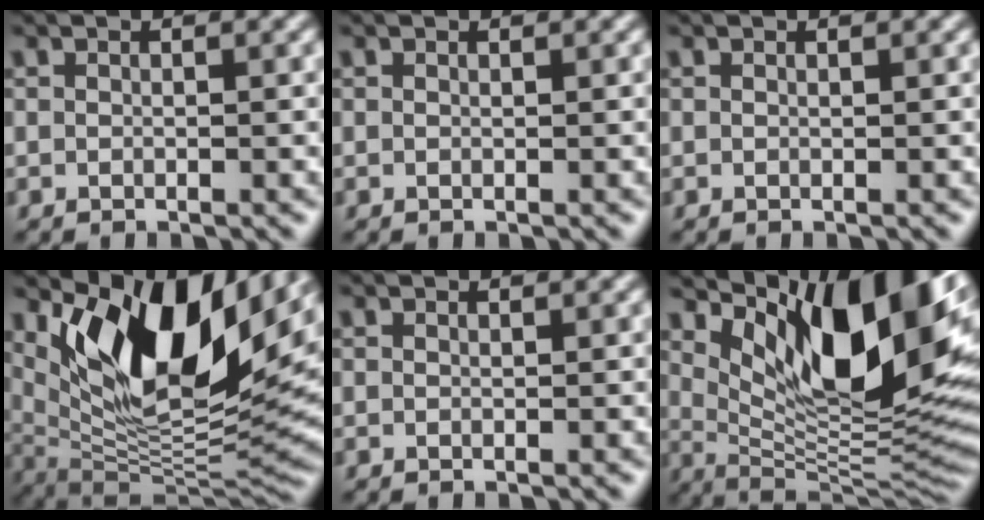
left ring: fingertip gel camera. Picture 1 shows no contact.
{"total": 0.0}
{"total": 0.0}
{"total": 13.8, "force": [5.5, 5.5, 11.3], "torque": [-0.197, -0.011, 0.107]}
{"total": 0.0}
{"total": 14.4, "force": [5.9, 5.6, 11.8], "torque": [-0.172, -0.006, 0.112]}